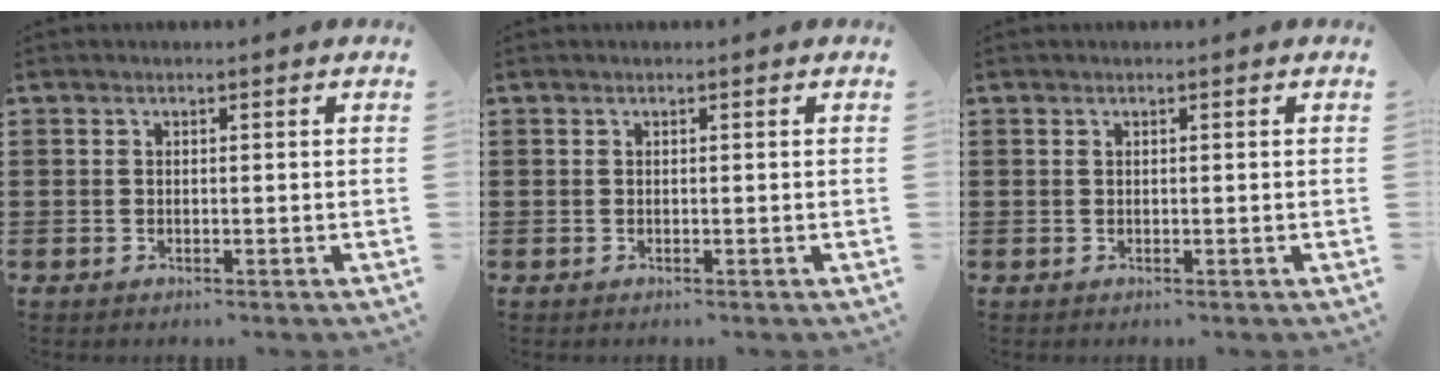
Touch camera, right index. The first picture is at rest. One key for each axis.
{"total": 0.0}
{"total": 0.0}